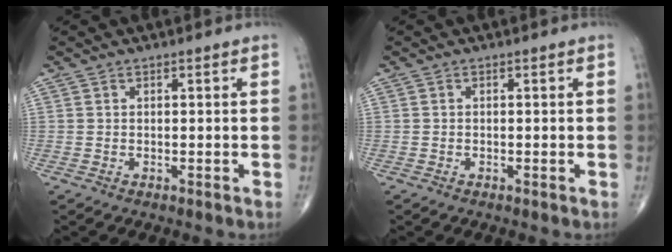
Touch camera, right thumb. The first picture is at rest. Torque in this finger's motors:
{"motor_torque": [0.06, -0.06, -0.25, -0.24, 0.02]}